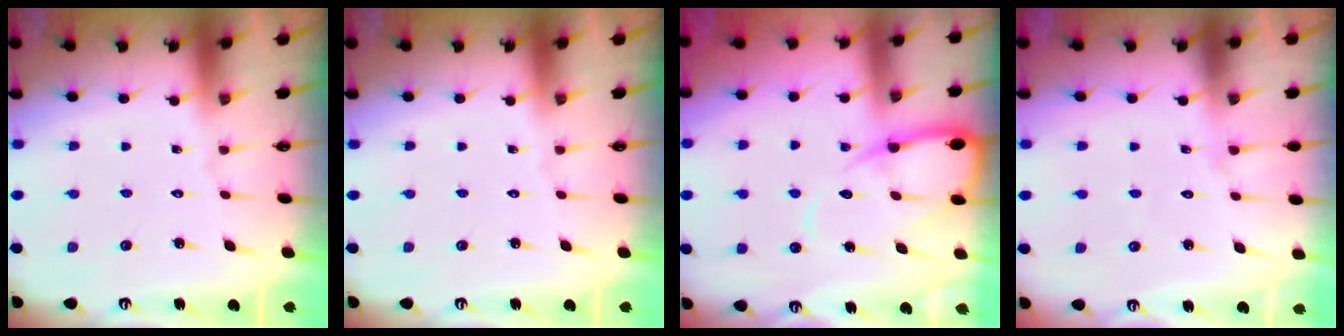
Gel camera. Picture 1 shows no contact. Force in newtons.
{"total": 0.0}
{"total": 10.1, "press": 10.1, "slide": 1.0}
{"total": 4.8, "press": 4.8, "slide": 0.5}